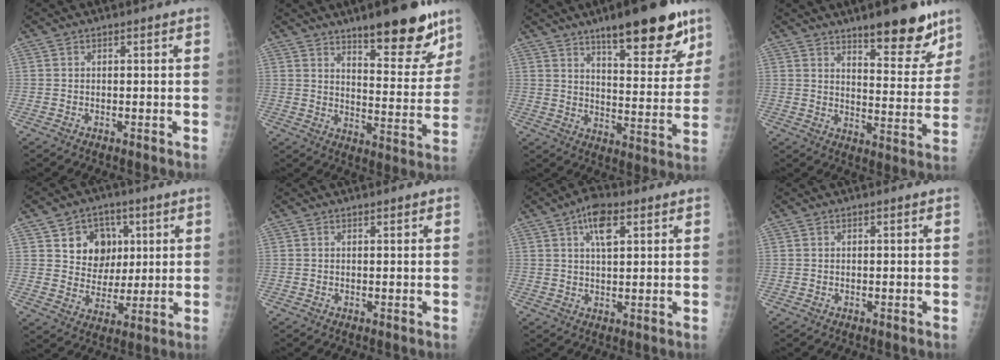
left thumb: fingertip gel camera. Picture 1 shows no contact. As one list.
[{"total": 16.5, "force": [11.4, 5.0, 10.8], "torque": [-0.100, -0.079, 0.168]}, {"total": 18.8, "force": [12.1, 5.5, 13.3], "torque": [-0.147, -0.062, 0.178]}, {"total": 14.0, "force": [9.9, 4.3, 8.9], "torque": [-0.079, -0.069, 0.146]}, {"total": 10.8, "force": [4.0, 9.0, 4.5], "torque": [-0.024, -0.012, 0.069]}, {"total": 0.7, "force": [0.5, 0.2, 0.4], "torque": [-0.004, -0.001, 0.005]}, {"total": 6.5, "force": [2.9, 2.8, 5.0], "torque": [-0.079, -0.003, 0.047]}, {"total": 0.0}]